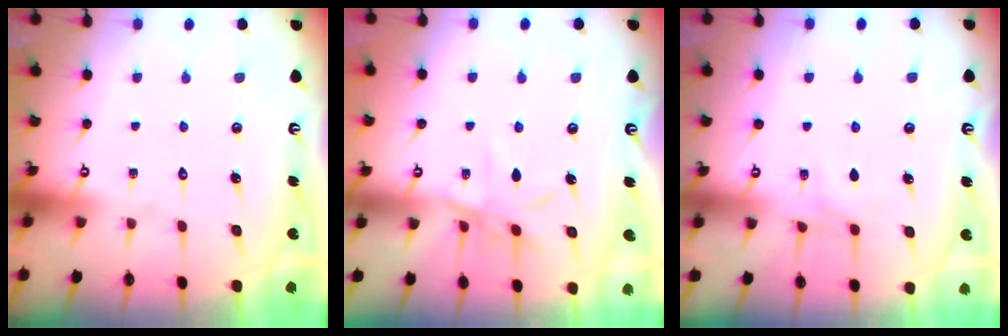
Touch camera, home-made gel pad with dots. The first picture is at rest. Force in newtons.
{"total": 8.4, "press": 8.3, "slide": 0.6}
{"total": 5.4, "press": 5.4, "slide": 0.5}